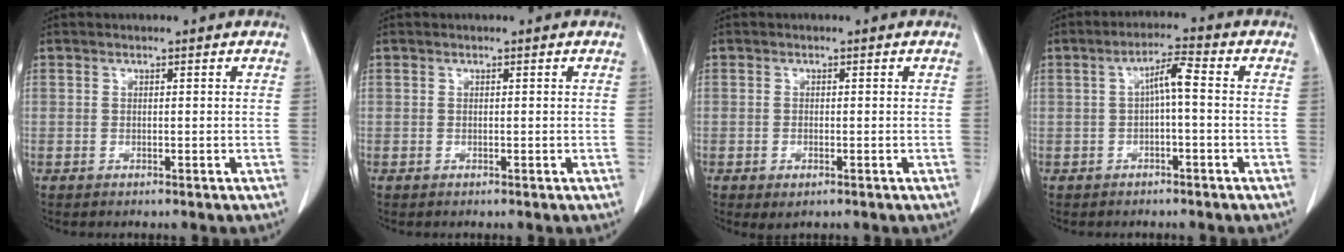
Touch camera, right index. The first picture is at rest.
{"total": 0.0}
{"total": 1.8, "force": [-0.9, 0.7, 1.4], "torque": [-0.022, -0.003, -0.006]}
{"total": 4.0, "force": [-0.1, 0.4, 4.0], "torque": [-0.069, 0.016, 0.000]}